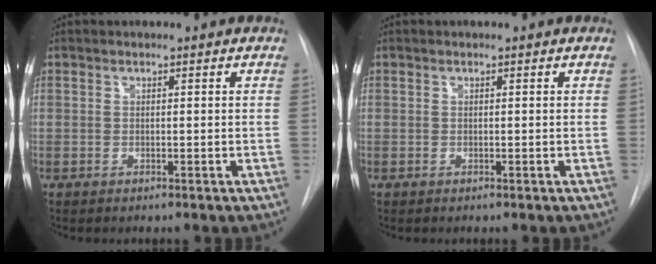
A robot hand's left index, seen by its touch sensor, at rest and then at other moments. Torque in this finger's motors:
{"motor_torque": [0.06, -0.03, 0.01, -0.01]}